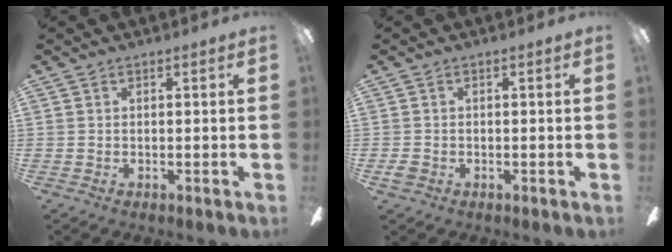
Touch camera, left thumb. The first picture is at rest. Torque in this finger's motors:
{"motor_torque": [0.02, 0.36, 0.34, -0.42, 0.01]}